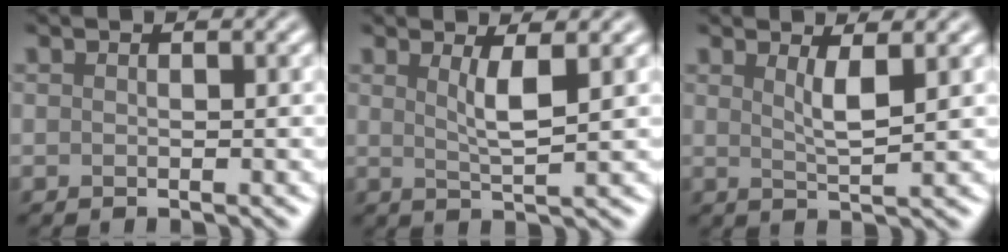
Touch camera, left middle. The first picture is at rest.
{"total": 2.7, "force": [1.0, 0.6, 2.4], "torque": [-0.039, -0.004, 0.017]}
{"total": 2.4, "force": [1.1, 0.5, 2.1], "torque": [-0.032, -0.005, 0.017]}